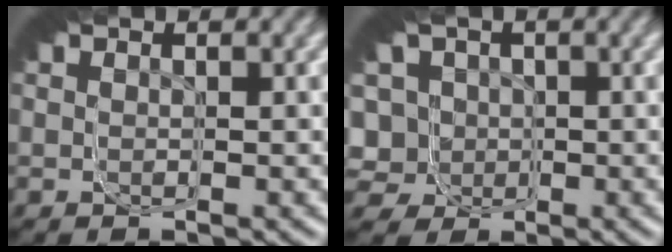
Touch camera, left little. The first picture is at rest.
{"total": 9.2, "force": [-1.4, 8.2, 3.9], "torque": [-0.062, -0.028, -0.033]}